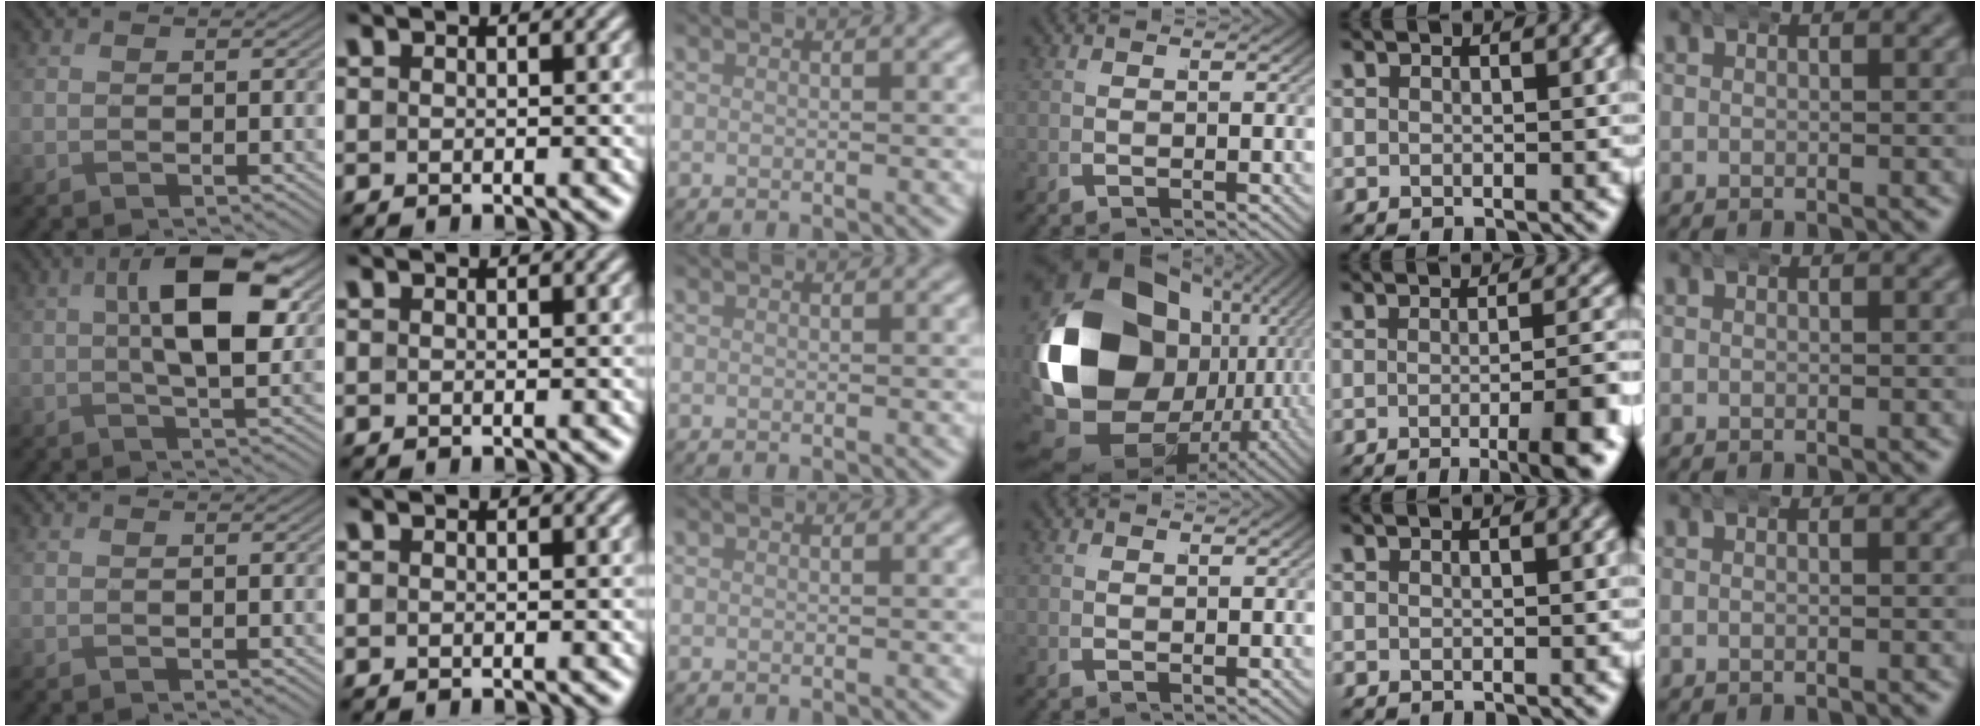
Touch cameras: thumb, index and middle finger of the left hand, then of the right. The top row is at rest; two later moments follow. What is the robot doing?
{"motion": "wrap", "object": "bandana"}